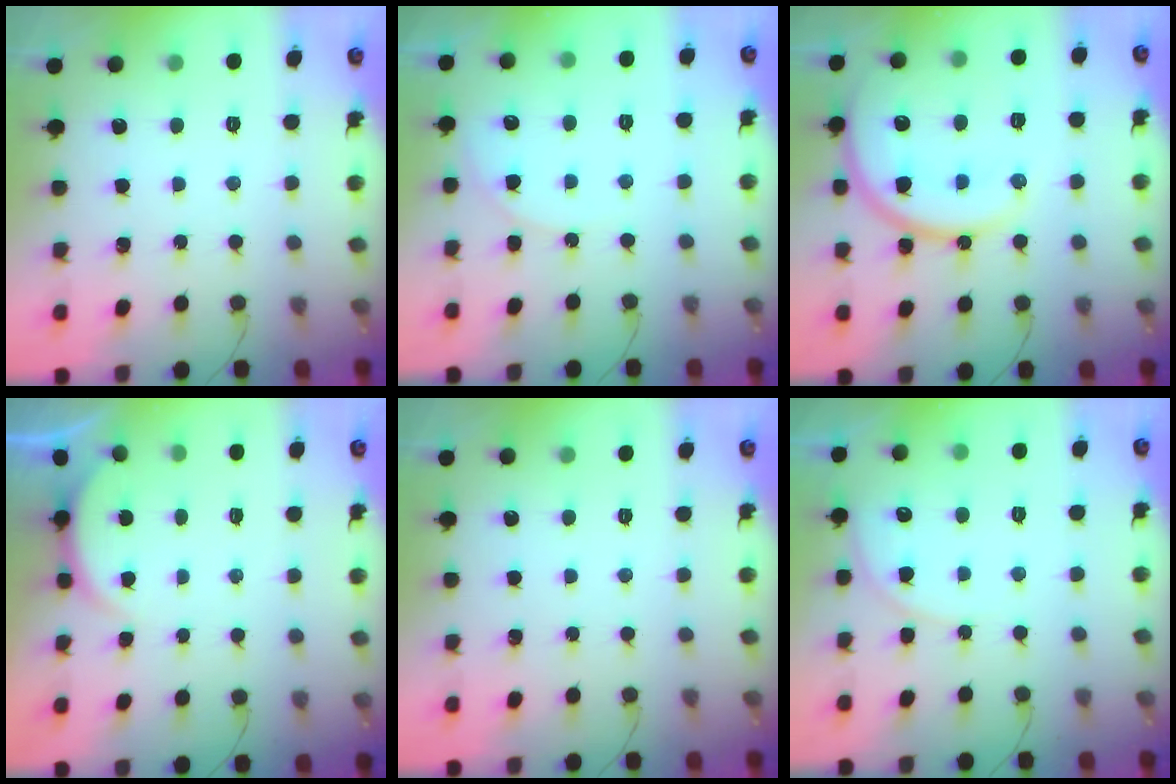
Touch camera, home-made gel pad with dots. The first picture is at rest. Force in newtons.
{"total": 6.5, "press": 6.5, "slide": 0.6}
{"total": 18.2, "press": 18.1, "slide": 1.9}
{"total": 2.2, "press": 2.1, "slide": 0.5}
{"total": 0.0}
{"total": 6.1, "press": 6.1, "slide": 0.3}